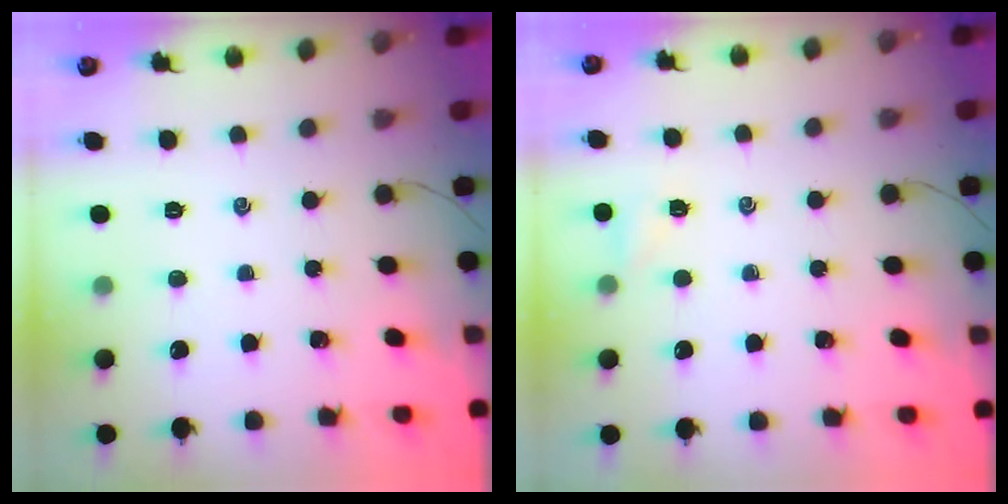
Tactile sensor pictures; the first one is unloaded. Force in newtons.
{"total": 1.7, "press": 1.7, "slide": 0.5}